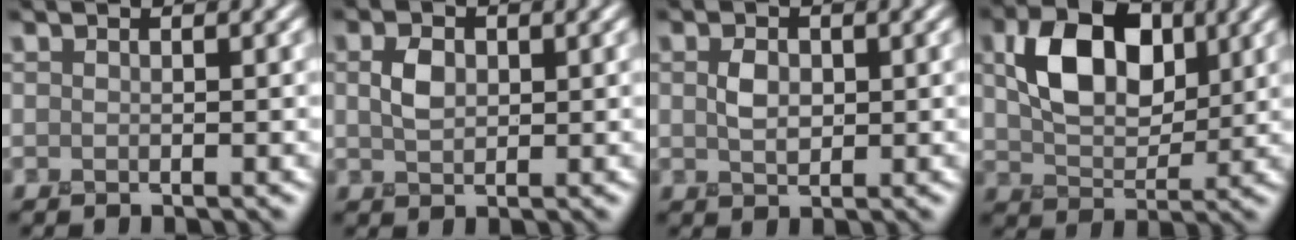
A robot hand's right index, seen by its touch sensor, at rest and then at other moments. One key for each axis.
{"total": 2.0, "fx": 0.0, "fy": 1.5, "fz": 1.3, "tx": -0.032, "ty": -0.003, "tz": -0.002}
{"total": 1.7, "fx": -0.1, "fy": 1.3, "fz": 1.1, "tx": -0.024, "ty": -0.006, "tz": -0.003}
{"total": 6.9, "fx": 1.3, "fy": 4.6, "fz": 5.0, "tx": -0.094, "ty": -0.002, "tz": 0.023}